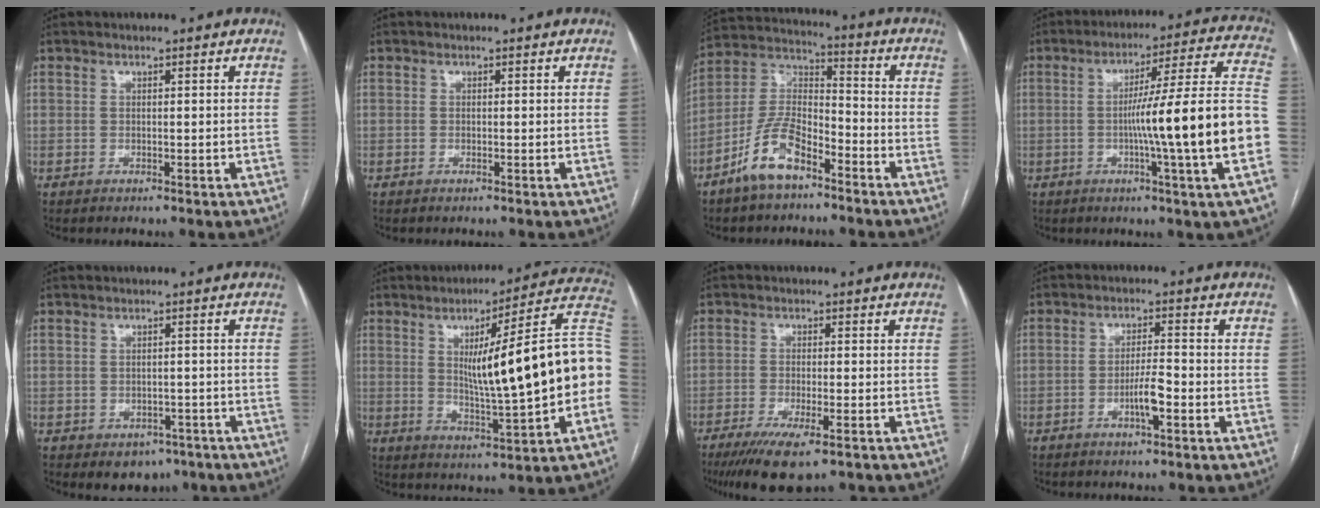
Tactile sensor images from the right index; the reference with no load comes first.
{"total": 0.0}
{"total": 11.0, "force": [-6.9, 4.2, 7.5], "torque": [-0.164, 0.008, -0.136]}
{"total": 18.7, "force": [-3.7, -1.7, 18.2], "torque": [-0.238, 0.014, -0.062]}
{"total": 4.5, "force": [-2.7, 3.3, 1.6], "torque": [-0.010, 0.010, -0.025]}
{"total": 20.4, "force": [0.0, 1.0, 20.3], "torque": [-0.252, 0.028, 0.001]}
{"total": 9.3, "force": [-6.2, 1.8, 6.7], "torque": [-0.110, -0.022, -0.096]}
{"total": 4.5, "force": [-1.8, 0.5, 4.0], "torque": [-0.073, 0.000, -0.034]}